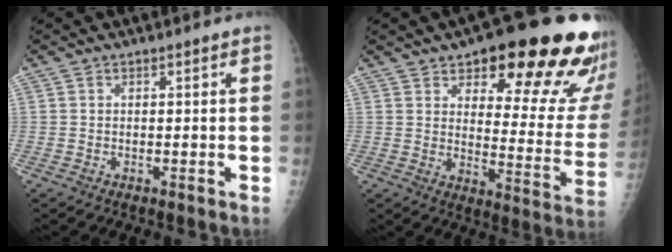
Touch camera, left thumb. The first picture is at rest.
{"total": 24.4, "force": [14.7, 7.9, 17.8], "torque": [-0.185, -0.069, 0.194]}